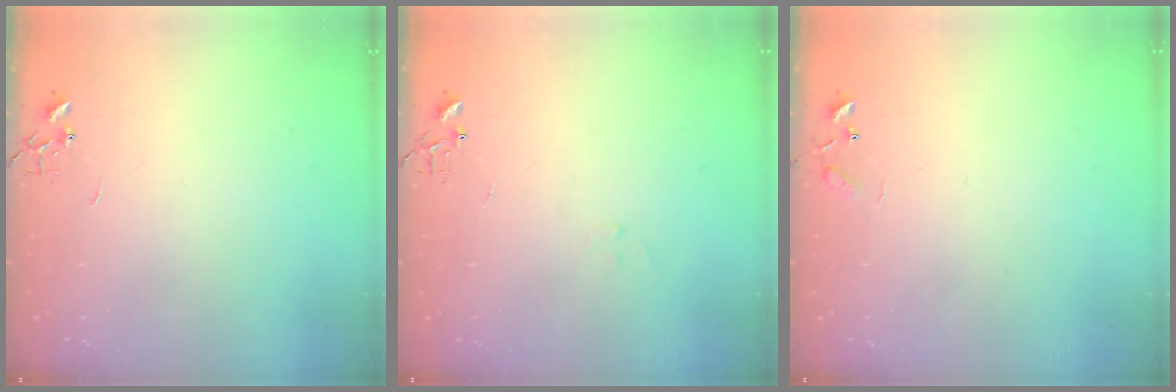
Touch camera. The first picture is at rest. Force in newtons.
{"total": 7.0, "press": 7.0, "slide": 0.7}
{"total": 5.8, "press": 5.8, "slide": 0.5}